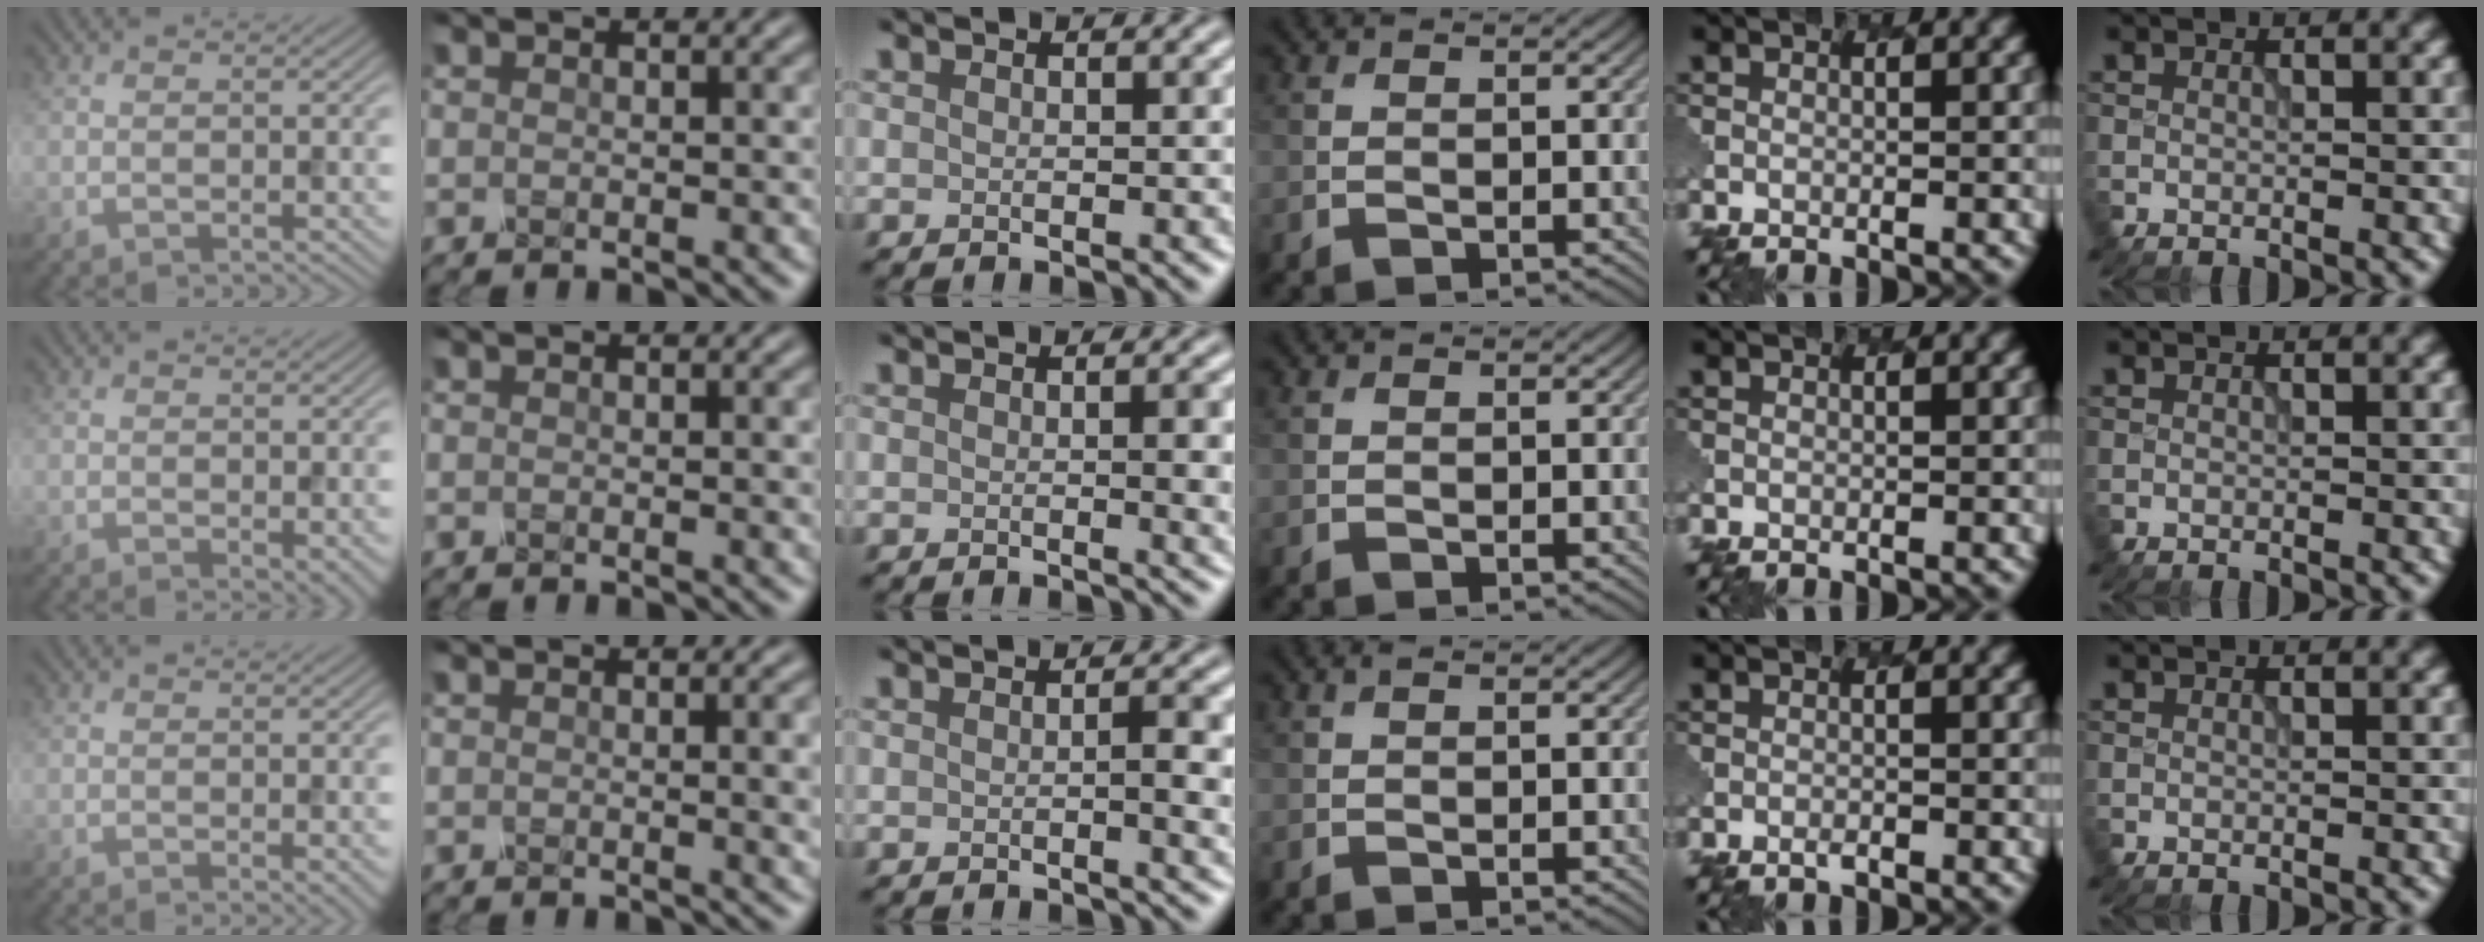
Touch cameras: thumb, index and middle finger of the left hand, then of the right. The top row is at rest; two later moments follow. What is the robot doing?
{"motion": "unscrew", "object": "spray bottle"}